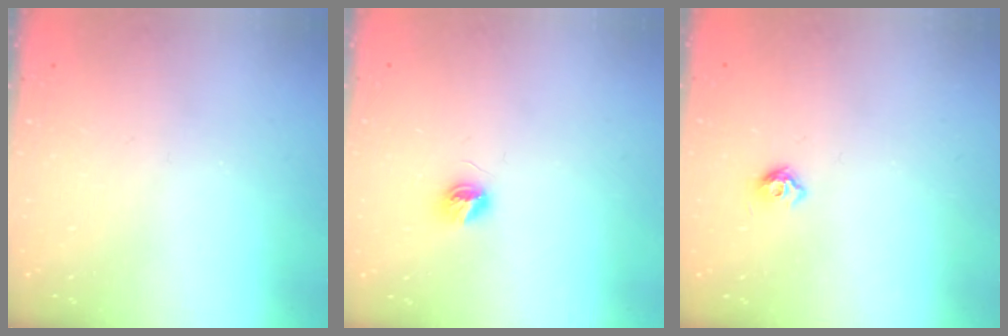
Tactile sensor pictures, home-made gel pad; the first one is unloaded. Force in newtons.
{"total": 4.9, "press": 4.9, "slide": 0.4}
{"total": 5.6, "press": 5.5, "slide": 1.0}